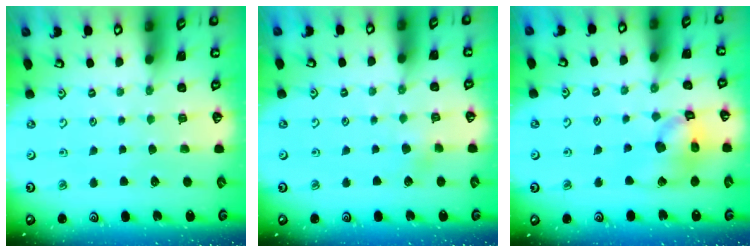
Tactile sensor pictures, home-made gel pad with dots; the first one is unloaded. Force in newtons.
{"total": 2.2, "press": 2.1, "slide": 0.5}
{"total": 13.8, "press": 13.6, "slide": 1.9}